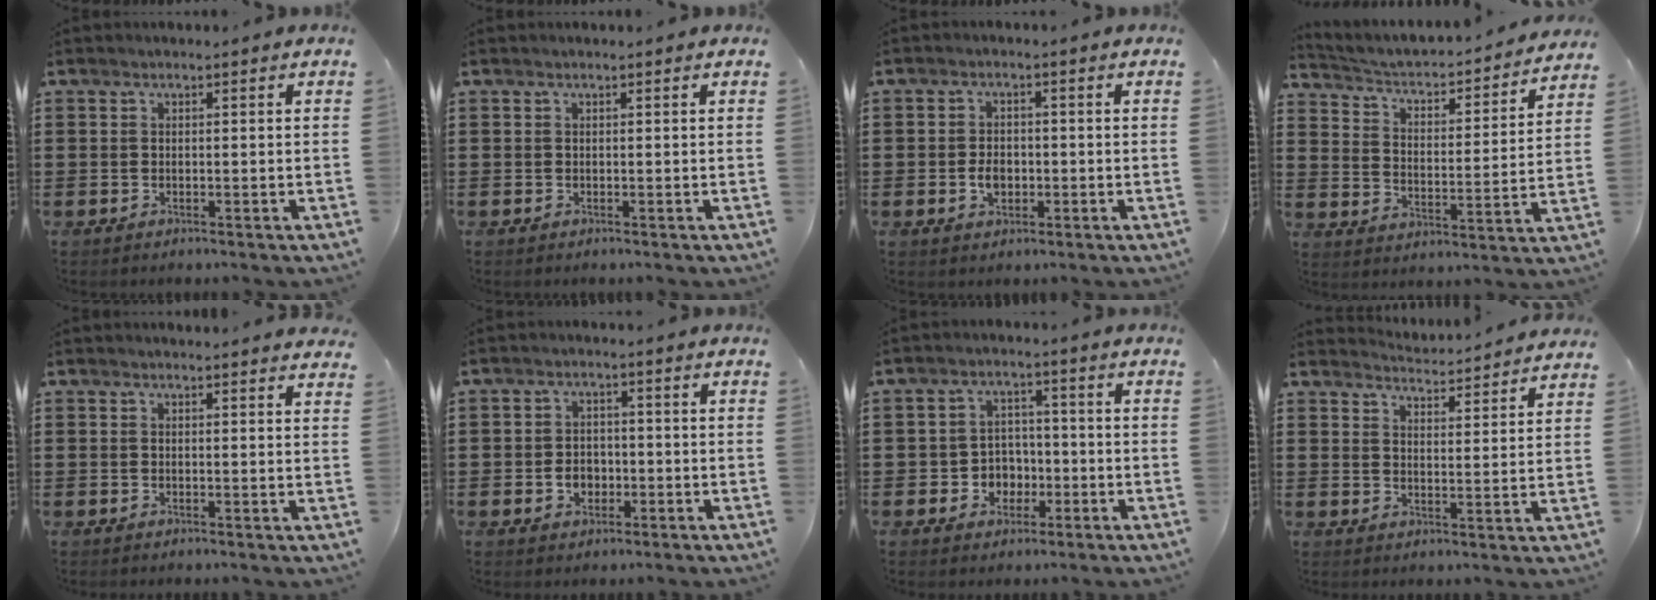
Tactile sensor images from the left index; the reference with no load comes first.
{"total": 0.0}
{"total": 2.9, "force": [-0.6, 2.0, 2.0], "torque": [-0.041, 0.002, -0.011]}
{"total": 2.5, "force": [2.2, 0.6, 0.9], "torque": [-0.034, -0.028, 0.027]}
{"total": 1.5, "force": [1.5, 0.0, 0.3], "torque": [0.000, -0.003, 0.028]}
{"total": 3.3, "force": [-0.9, 2.6, 1.8], "torque": [-0.032, 0.000, -0.020]}
{"total": 4.2, "force": [-1.3, 3.8, 1.2], "torque": [-0.035, 0.009, -0.028]}
{"total": 3.3, "force": [3.3, -0.3, -0.2], "torque": [-0.008, -0.019, 0.059]}